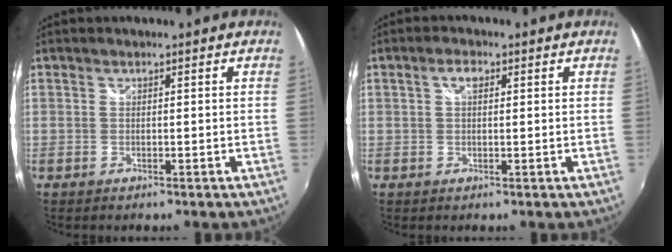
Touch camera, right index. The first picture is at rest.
{"total": 2.2, "force": [0.7, 1.1, 1.8], "torque": [-0.031, 0.007, 0.010]}